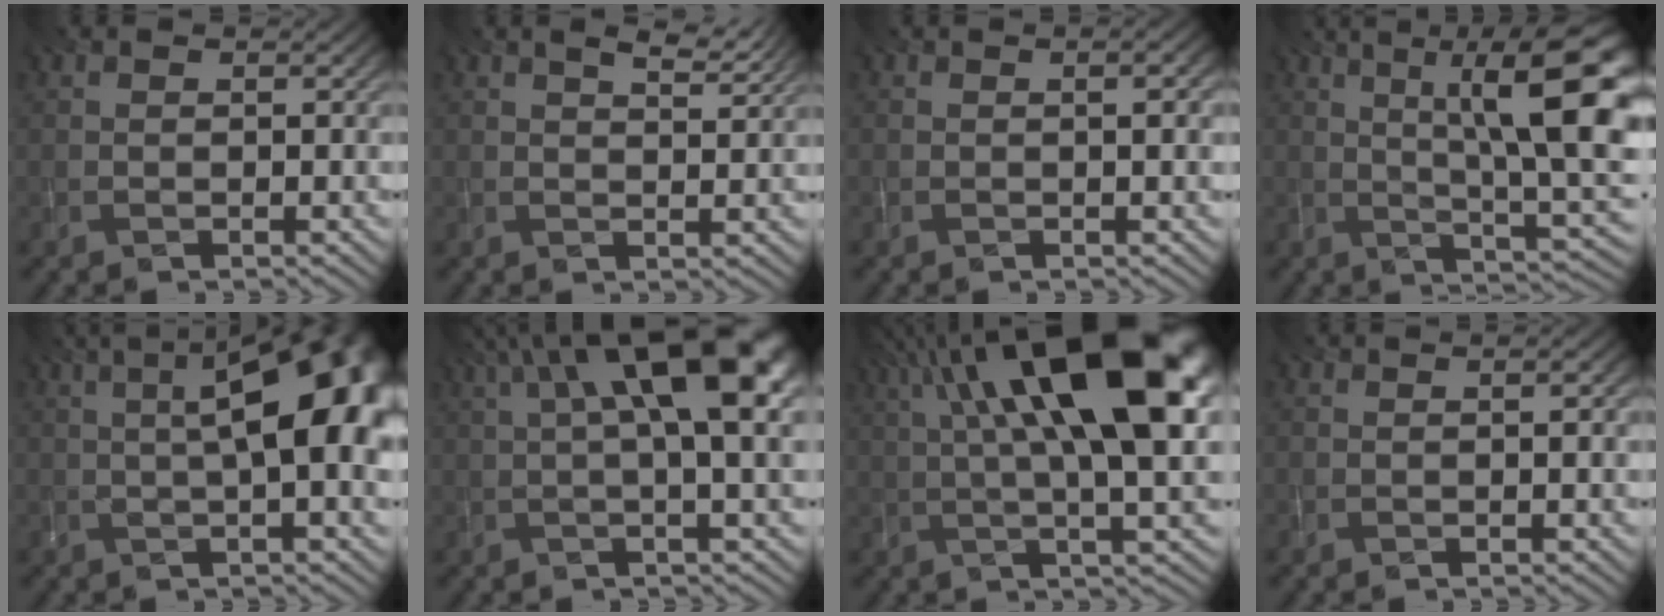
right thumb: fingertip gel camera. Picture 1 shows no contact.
{"total": 4.1, "force": [2.8, 1.3, 2.8], "torque": [-0.048, -0.002, 0.048]}
{"total": 2.0, "force": [0.3, 0.4, 2.0], "torque": [-0.030, 0.004, 0.002]}
{"total": 15.7, "force": [4.3, 4.1, 14.5], "torque": [-0.192, 0.017, 0.074]}
{"total": 12.6, "force": [1.8, 4.2, 11.7], "torque": [-0.142, 0.024, 0.013]}
{"total": 13.5, "force": [4.1, 4.0, 12.2], "torque": [-0.187, 0.018, 0.058]}
{"total": 18.2, "force": [5.7, 5.6, 16.4], "torque": [-0.283, 0.043, 0.089]}
{"total": 1.4, "force": [0.0, 0.3, 1.4], "torque": [-0.023, 0.002, -0.002]}